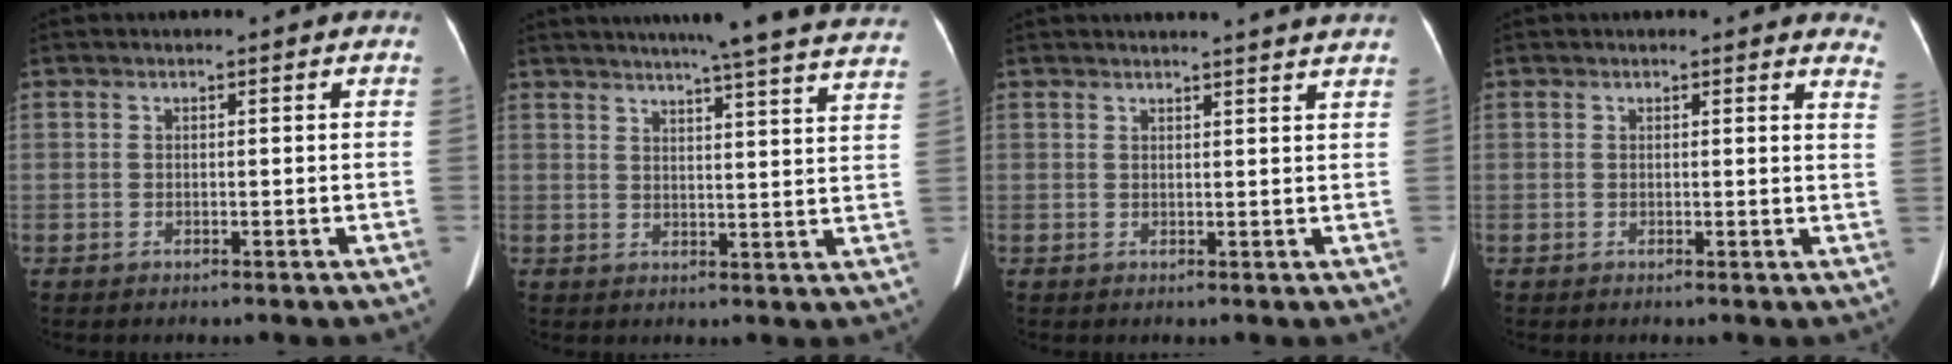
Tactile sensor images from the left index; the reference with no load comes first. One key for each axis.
{"total": 26.5, "fx": 24.2, "fy": 0.2, "fz": 10.7, "tx": -0.159, "ty": -0.054, "tz": 0.280}
{"total": 7.3, "fx": 6.9, "fy": -0.7, "fz": 2.1, "tx": -0.020, "ty": 0.001, "tz": 0.061}
{"total": 4.6, "fx": 4.4, "fy": 0.9, "fz": 0.8, "tx": 0.007, "ty": -0.019, "tz": 0.014}